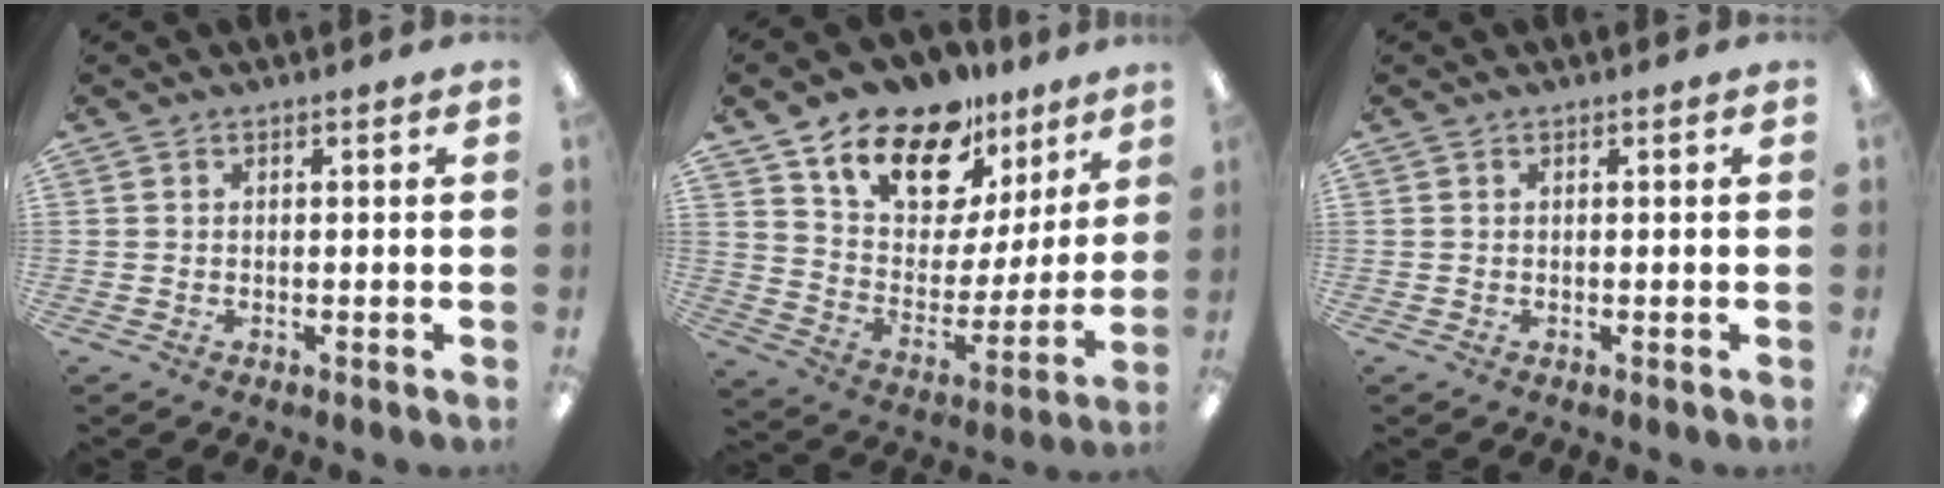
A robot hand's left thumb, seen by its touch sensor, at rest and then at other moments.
{"total": 17.0, "force": [13.0, 8.9, 6.4], "torque": [-0.129, -0.088, 0.235]}
{"total": 0.0}